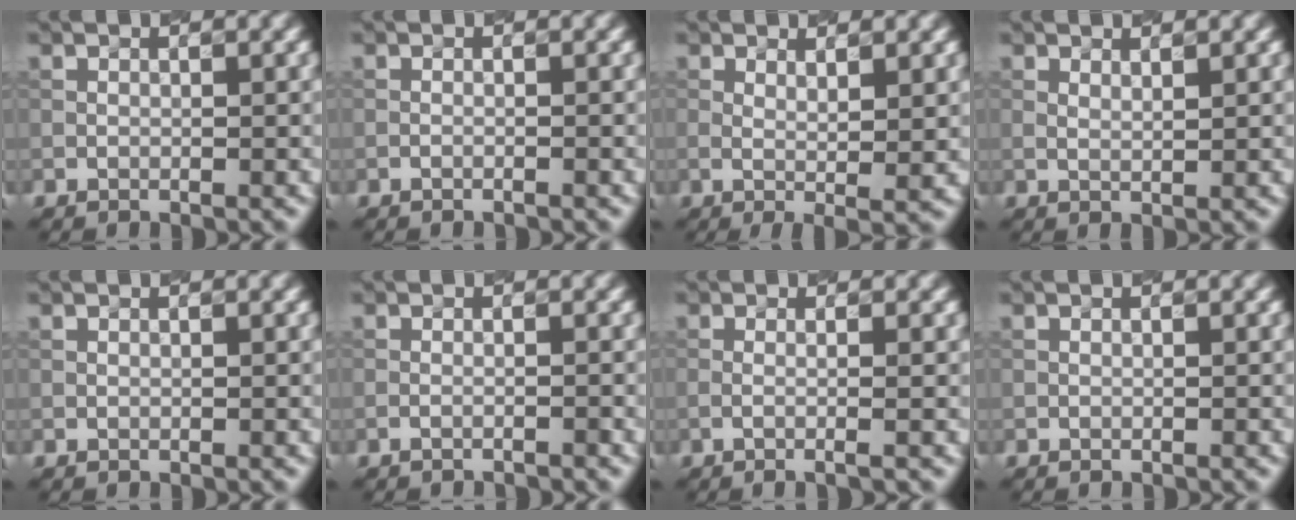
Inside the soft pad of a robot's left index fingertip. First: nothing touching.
{"total": 0.7, "force": [-0.6, 0.1, 0.4], "torque": [-0.005, 0.001, -0.016]}
{"total": 3.0, "force": [0.8, 0.6, 2.8], "torque": [-0.039, -0.011, 0.014]}
{"total": 1.0, "force": [0.7, 0.1, 0.6], "torque": [-0.011, -0.001, 0.013]}
{"total": 0.0}
{"total": 1.5, "force": [-1.2, 0.3, 0.9], "torque": [-0.006, -0.002, -0.030]}
{"total": 2.5, "force": [-0.1, 0.9, 2.3], "torque": [-0.026, -0.002, -0.024]}
{"total": 0.0}